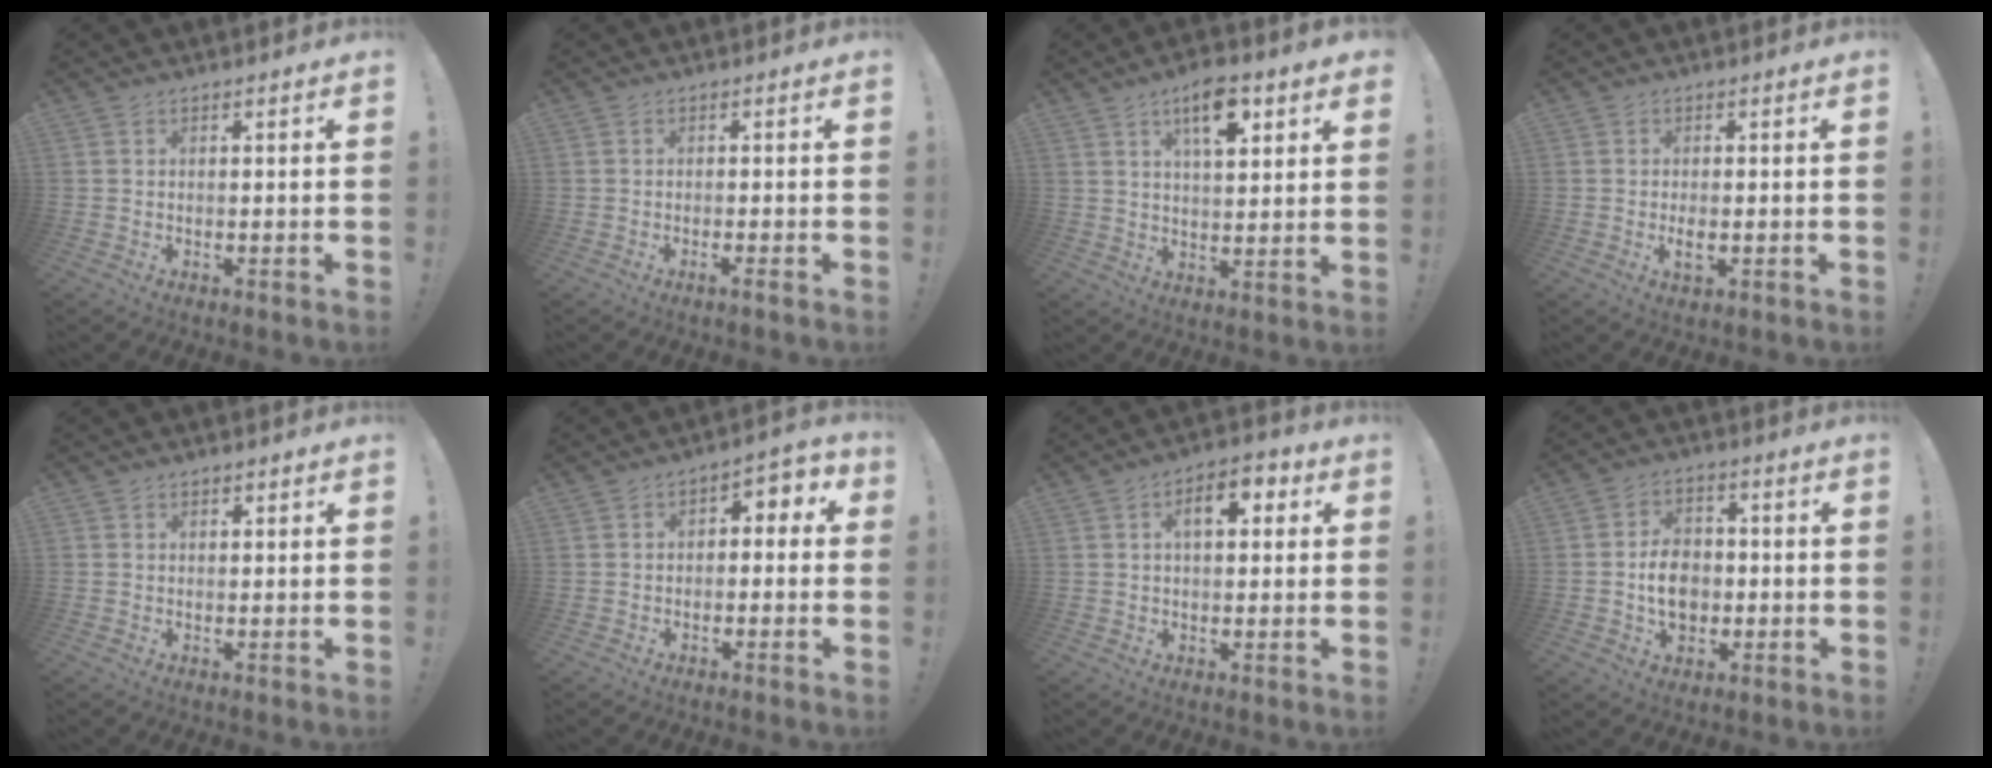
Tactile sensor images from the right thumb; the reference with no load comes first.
{"total": 1.9, "force": [-1.0, -0.3, 1.6], "torque": [-0.029, -0.002, -0.017]}
{"total": 10.8, "force": [5.6, 4.2, 8.2], "torque": [-0.117, -0.017, 0.092]}
{"total": 2.7, "force": [-0.7, 1.1, 2.3], "torque": [-0.036, -0.003, -0.015]}
{"total": 1.0, "force": [0.5, 0.8, 0.1], "torque": [0.007, -0.002, 0.008]}
{"total": 3.7, "force": [-1.5, 2.6, 2.1], "torque": [-0.011, 0.008, -0.033]}
{"total": 8.0, "force": [2.0, 4.3, 6.4], "torque": [-0.086, 0.005, 0.026]}
{"total": 9.9, "force": [-1.5, 7.8, 5.8], "torque": [-0.089, 0.015, -0.025]}